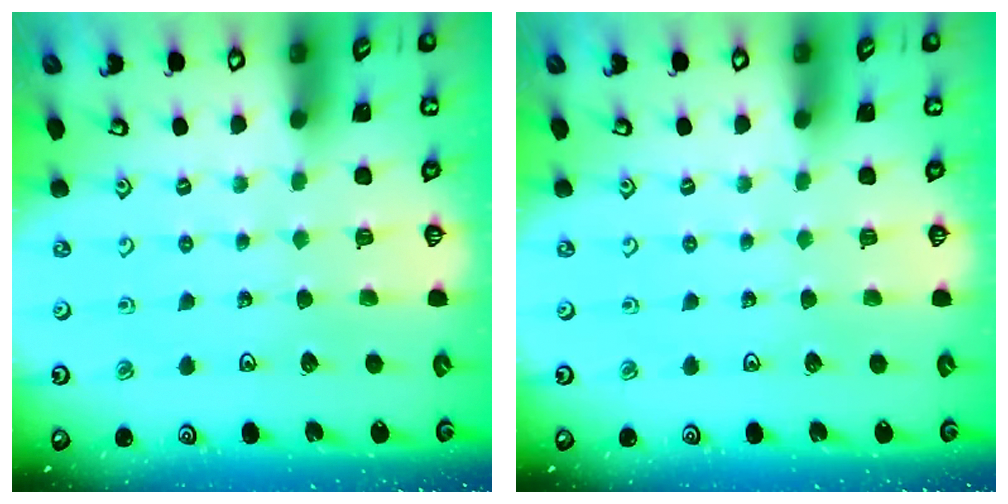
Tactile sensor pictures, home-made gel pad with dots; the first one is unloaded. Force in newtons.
{"total": 0.0}